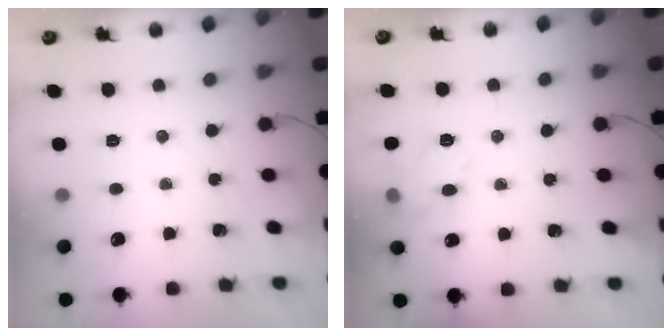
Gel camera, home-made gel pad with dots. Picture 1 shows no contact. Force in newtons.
{"total": 11.0, "press": 10.9, "slide": 1.4}